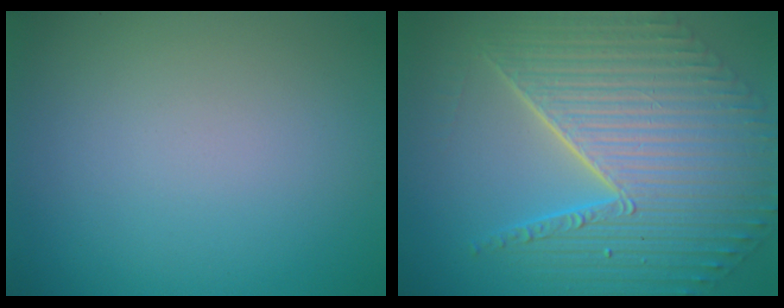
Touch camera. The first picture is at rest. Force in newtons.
{"total": 11.2, "press": 7.3, "slide": 8.4}